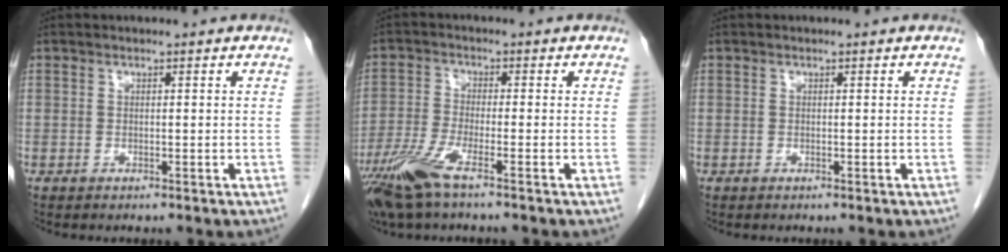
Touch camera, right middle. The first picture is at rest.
{"total": 7.1, "force": [-4.6, 0.6, 5.4], "torque": [-0.123, -0.017, -0.092]}
{"total": 0.0}